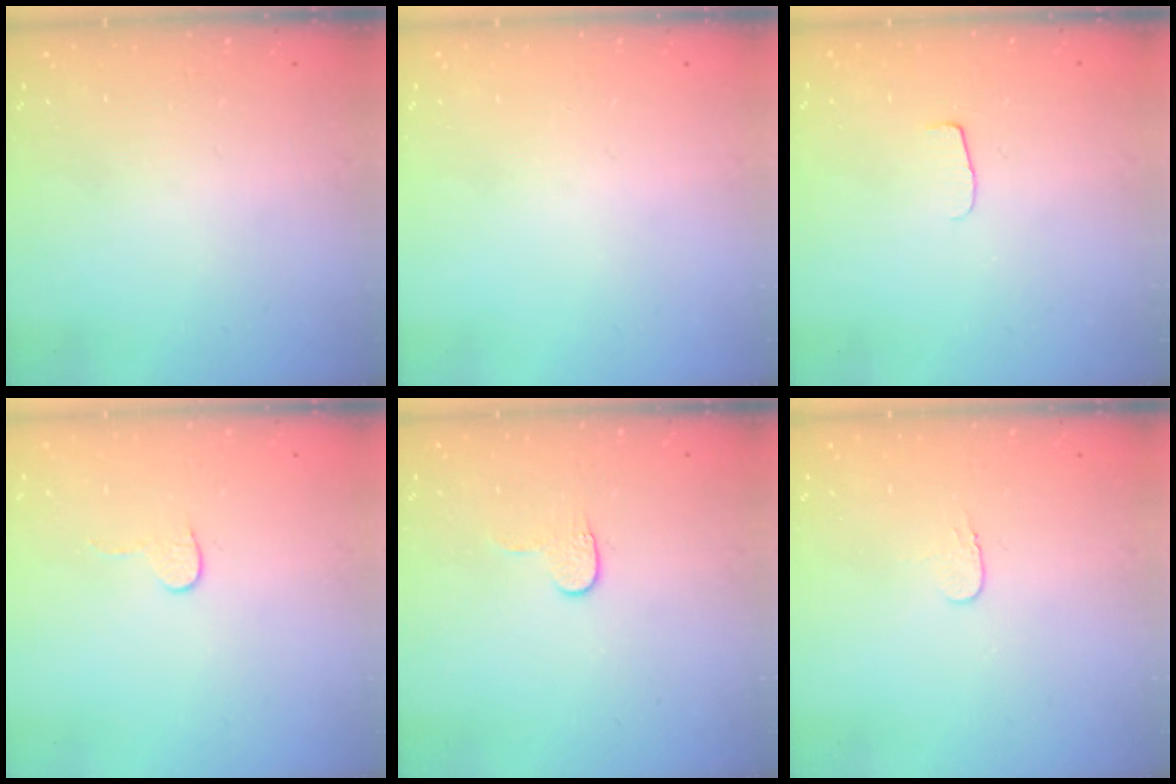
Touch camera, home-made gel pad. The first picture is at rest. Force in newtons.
{"total": 0.0}
{"total": 5.3, "press": 5.3, "slide": 0.5}
{"total": 4.0, "press": 4.0, "slide": 0.3}
{"total": 3.8, "press": 3.8, "slide": 0.4}
{"total": 3.6, "press": 3.6, "slide": 0.4}